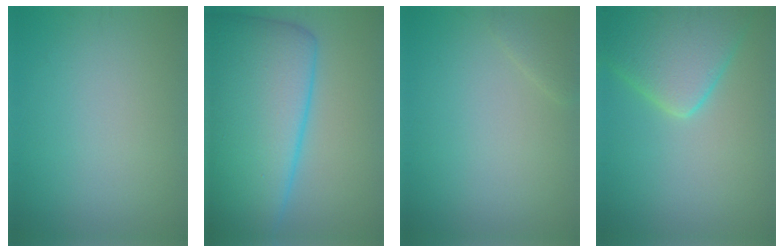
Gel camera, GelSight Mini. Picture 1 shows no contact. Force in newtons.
{"total": 14.6, "press": 14.6, "slide": 0.4}
{"total": 1.1, "press": 1.1, "slide": 0.0}
{"total": 6.9, "press": 6.8, "slide": 0.4}